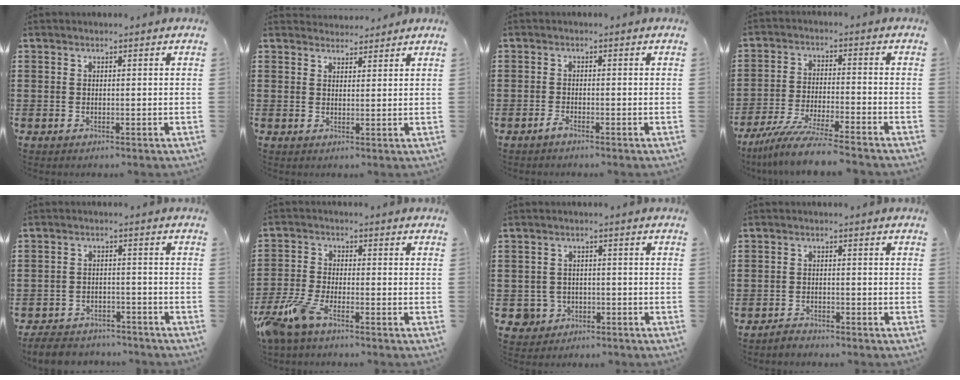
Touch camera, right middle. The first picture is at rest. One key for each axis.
{"total": 2.6, "fx": 2.6, "fy": 0.4, "fz": -0.4, "tx": 0.008, "ty": -0.008, "tz": 0.048}
{"total": 1.2, "fx": -0.9, "fy": 0.1, "fz": 0.7, "tx": -0.015, "ty": -0.005, "tz": -0.017}
{"total": 7.7, "fx": -6.9, "fy": -0.3, "fz": 3.6, "tx": -0.075, "ty": -0.013, "tz": -0.133}
{"total": 4.3, "fx": -4.1, "fy": 0.9, "fz": 0.5, "tx": -0.017, "ty": 0.005, "tz": -0.087}
{"total": 6.1, "fx": -4.5, "fy": 1.5, "fz": 3.9, "tx": -0.116, "ty": -0.017, "tz": -0.095}
{"total": 2.8, "fx": -1.4, "fy": 2.4, "fz": 0.3, "tx": -0.023, "ty": -0.001, "tz": -0.035}
{"total": 1.8, "fx": -1.8, "fy": 0.3, "fz": 0.0, "tx": -0.007, "ty": 0.003, "tz": -0.038}